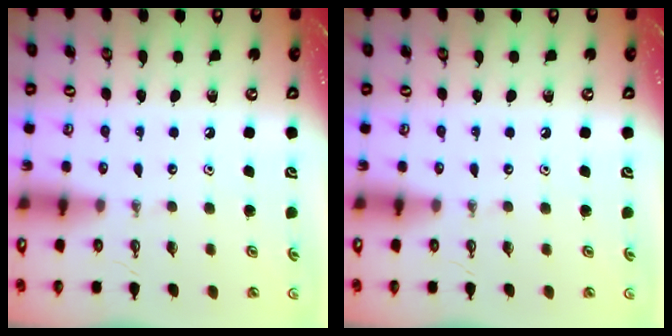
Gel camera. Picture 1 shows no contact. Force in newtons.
{"total": 0.0}